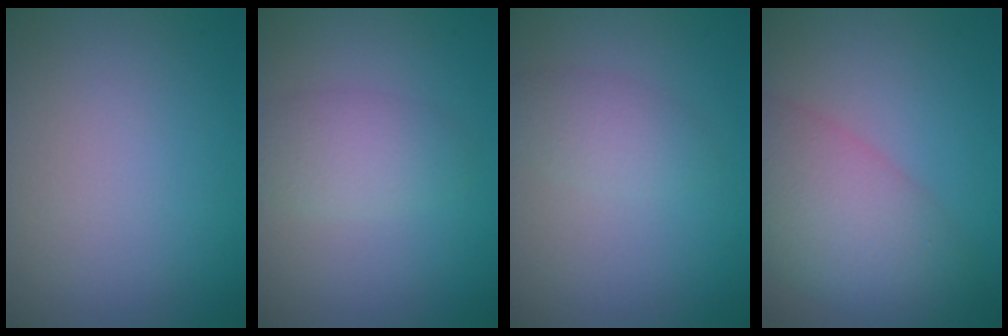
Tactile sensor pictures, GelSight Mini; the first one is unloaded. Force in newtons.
{"total": 2.9, "press": 2.9, "slide": 0.1}
{"total": 2.2, "press": 2.2, "slide": 0.1}
{"total": 6.9, "press": 6.8, "slide": 0.5}